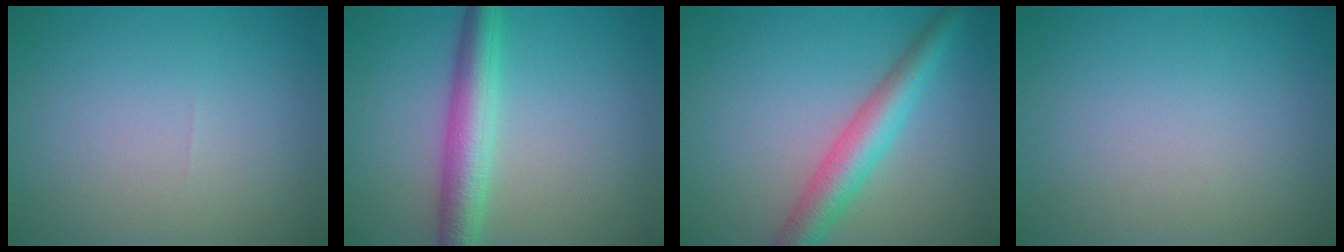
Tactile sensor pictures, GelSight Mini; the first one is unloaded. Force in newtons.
{"total": 4.6, "press": 4.6, "slide": 0.0}
{"total": 4.6, "press": 4.6, "slide": 0.1}
{"total": 0.0}